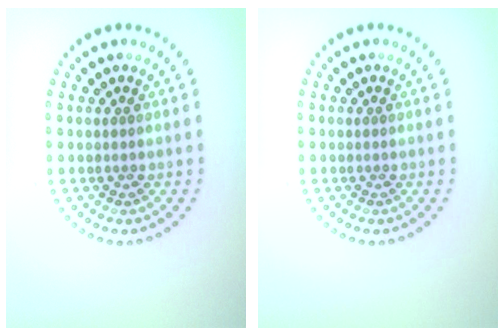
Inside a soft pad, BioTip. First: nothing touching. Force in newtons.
{"total": 0.0}